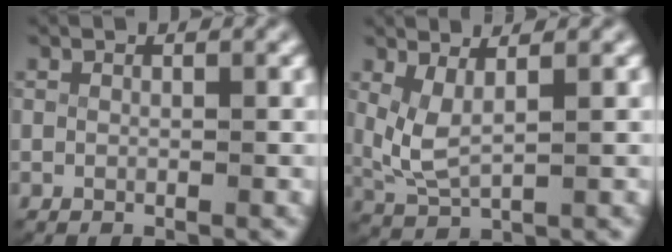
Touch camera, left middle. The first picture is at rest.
{"total": 4.5, "force": [1.0, 3.2, 2.9], "torque": [-0.085, -0.014, 0.025]}